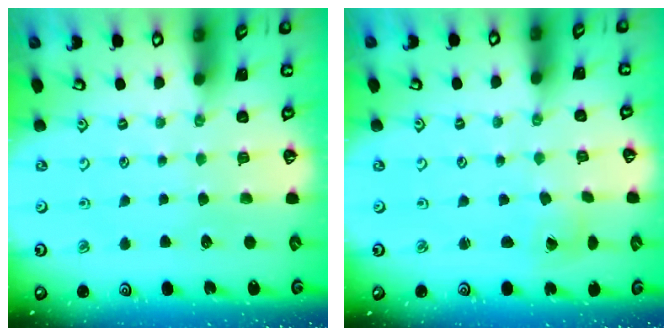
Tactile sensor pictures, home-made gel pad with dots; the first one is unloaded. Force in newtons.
{"total": 2.1, "press": 2.1, "slide": 0.1}